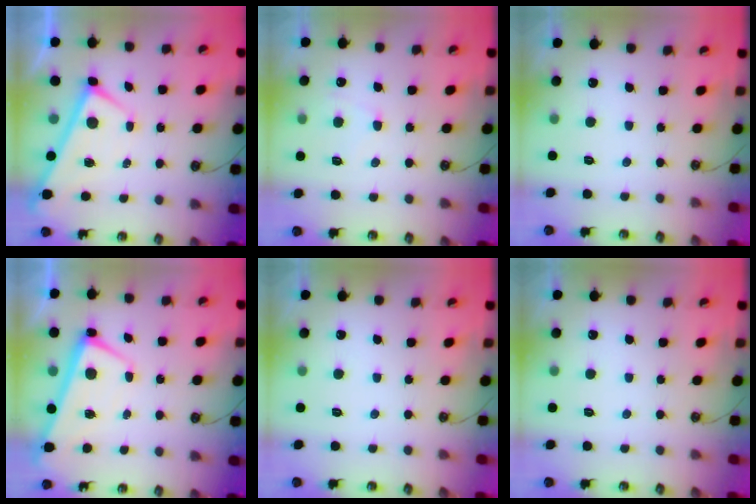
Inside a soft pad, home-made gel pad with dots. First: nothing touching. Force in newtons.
{"total": 4.5, "press": 4.5, "slide": 0.5}
{"total": 0.0}
{"total": 1.0, "press": 0.8, "slide": 0.5}
{"total": 0.0}
{"total": 0.0}